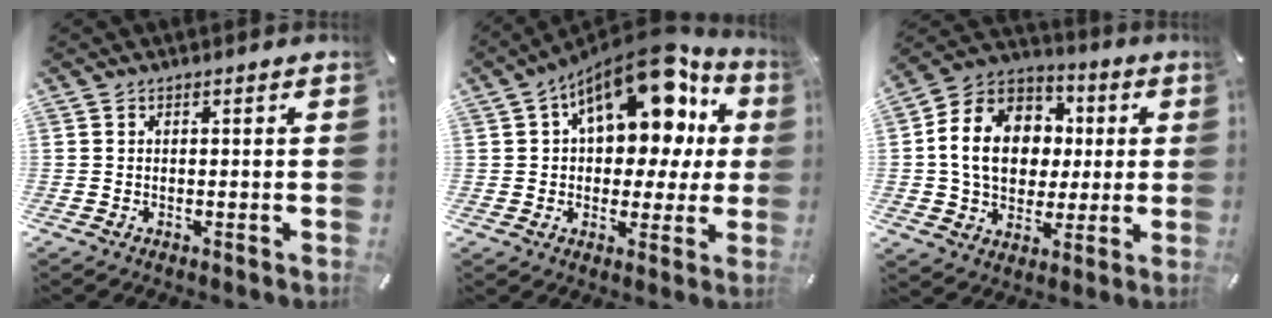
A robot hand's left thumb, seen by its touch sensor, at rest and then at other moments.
{"total": 18.9, "force": [9.3, 9.9, 13.1], "torque": [-0.192, -0.054, 0.158]}
{"total": 15.8, "force": [0.7, 13.5, 8.2], "torque": [-0.165, 0.015, 0.015]}